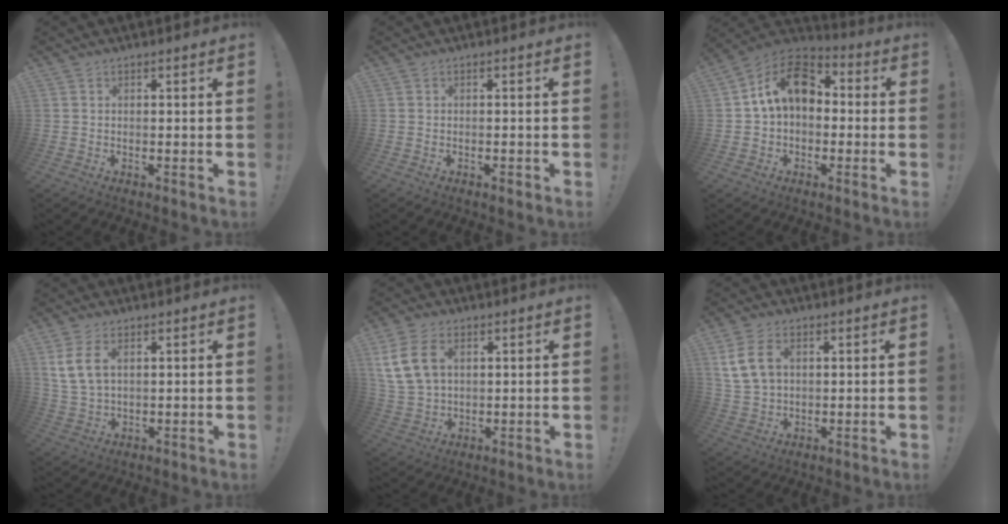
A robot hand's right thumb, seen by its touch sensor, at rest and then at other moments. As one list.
[{"total": 0.7, "force": [-0.5, 0.2, 0.5], "torque": [-0.010, 0.003, -0.008]}, {"total": 15.3, "force": [3.4, 10.2, 10.9], "torque": [-0.175, 0.014, 0.063]}, {"total": 8.0, "force": [3.4, 4.4, 5.8], "torque": [-0.114, -0.008, 0.065]}, {"total": 12.8, "force": [4.4, 8.6, 8.4], "torque": [-0.167, -0.002, 0.090]}, {"total": 10.3, "force": [3.4, 7.0, 6.7], "torque": [-0.123, 0.001, 0.068]}]